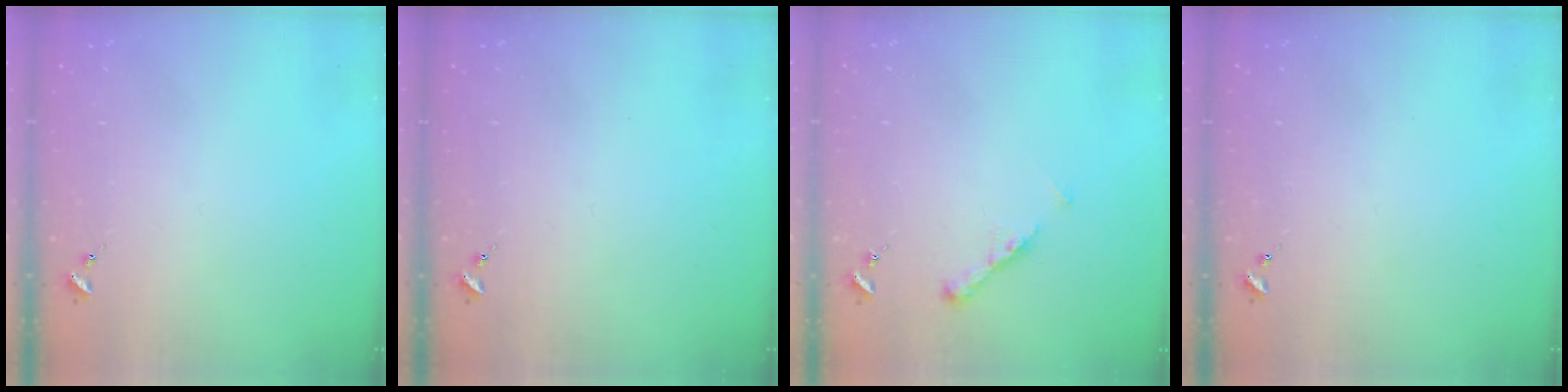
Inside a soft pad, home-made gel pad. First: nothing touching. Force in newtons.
{"total": 0.0}
{"total": 6.8, "press": 6.7, "slide": 0.6}
{"total": 0.0}